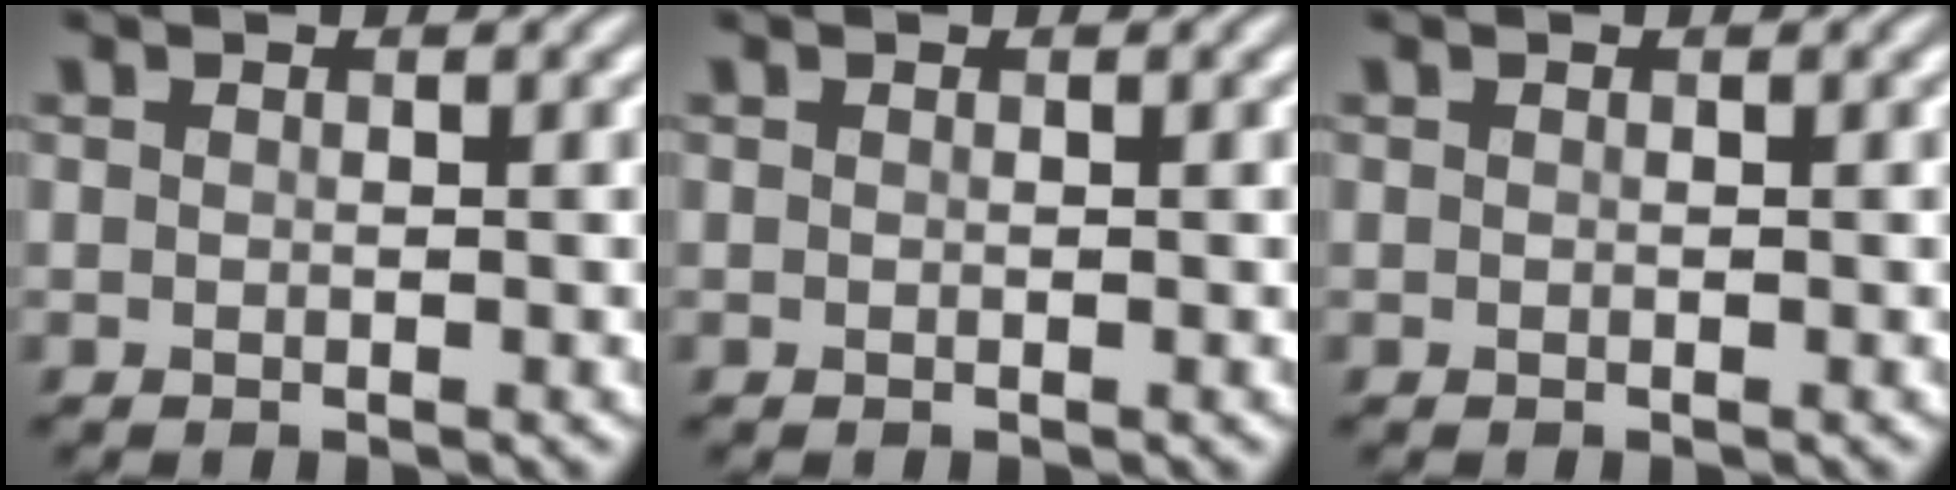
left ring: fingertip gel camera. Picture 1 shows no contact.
{"total": 0.0}
{"total": 0.0}